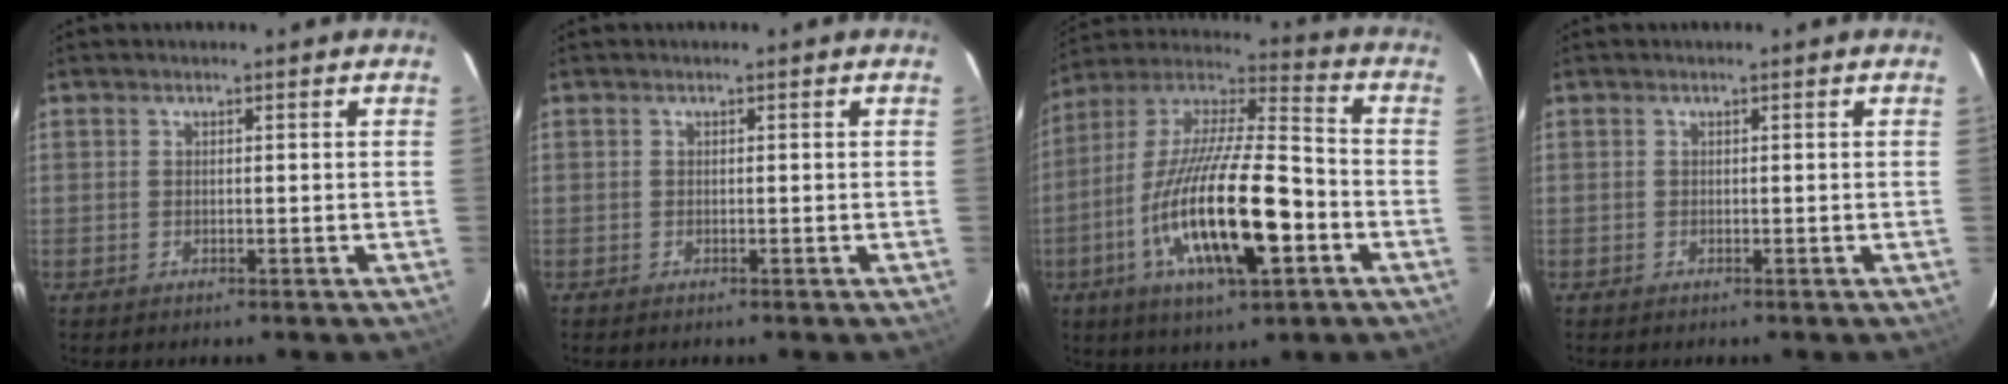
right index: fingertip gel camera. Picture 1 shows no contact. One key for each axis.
{"total": 0.0}
{"total": 23.0, "fx": -7.9, "fy": 6.1, "fz": 20.7, "tx": -0.387, "ty": -0.025, "tz": -0.142}
{"total": 0.0}